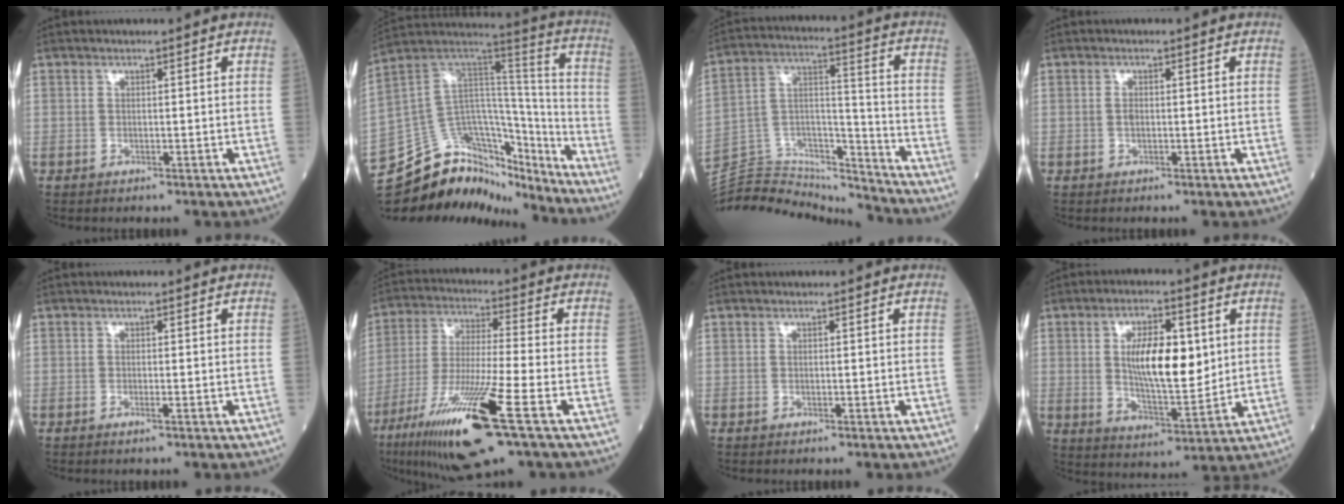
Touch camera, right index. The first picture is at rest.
{"total": 27.3, "force": [-22.9, 9.8, 11.2], "torque": [-0.203, 0.040, -0.350]}
{"total": 20.8, "force": [-20.2, 3.2, 3.4], "torque": [-0.080, 0.044, -0.327]}
{"total": 1.0, "force": [0.0, 0.5, 0.9], "torque": [-0.020, 0.001, -0.001]}
{"total": 0.9, "force": [-0.5, -0.1, 0.7], "torque": [-0.011, -0.001, -0.009]}
{"total": 17.3, "force": [-8.5, 0.5, 15.1], "torque": [-0.300, -0.043, -0.157]}
{"total": 0.0}
{"total": 11.3, "force": [2.2, 3.8, 10.4], "torque": [-0.185, -0.001, 0.041]}